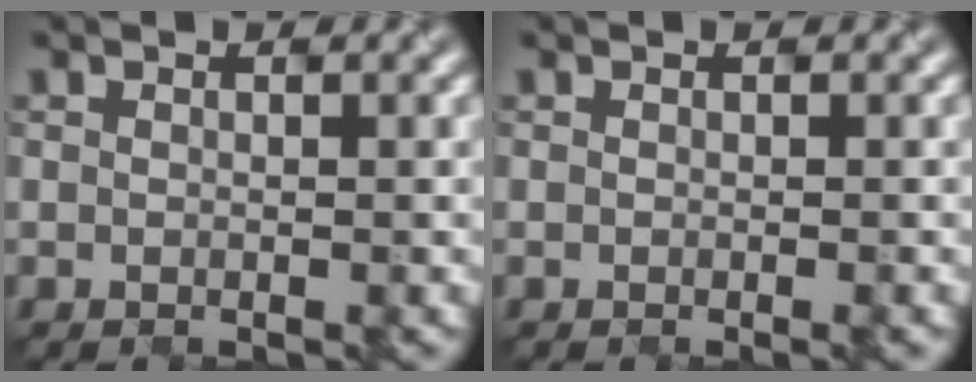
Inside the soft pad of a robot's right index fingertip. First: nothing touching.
{"total": 0.6, "force": [-0.2, 0.2, 0.5], "torque": [-0.004, 0.000, -0.005]}